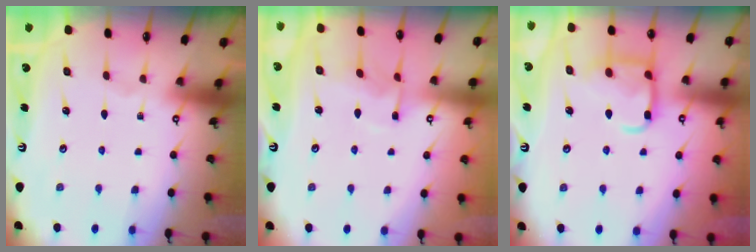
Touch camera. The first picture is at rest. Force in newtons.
{"total": 5.6, "press": 5.5, "slide": 0.7}
{"total": 12.9, "press": 12.8, "slide": 1.4}